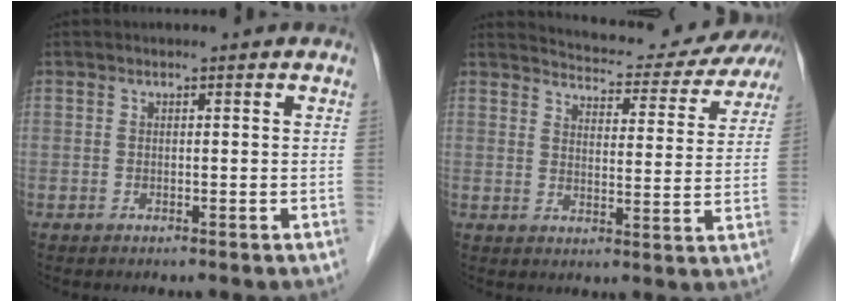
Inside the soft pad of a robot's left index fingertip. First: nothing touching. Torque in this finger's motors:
{"motor_torque": [-0.58, -1.13, 0.18, 0.04]}